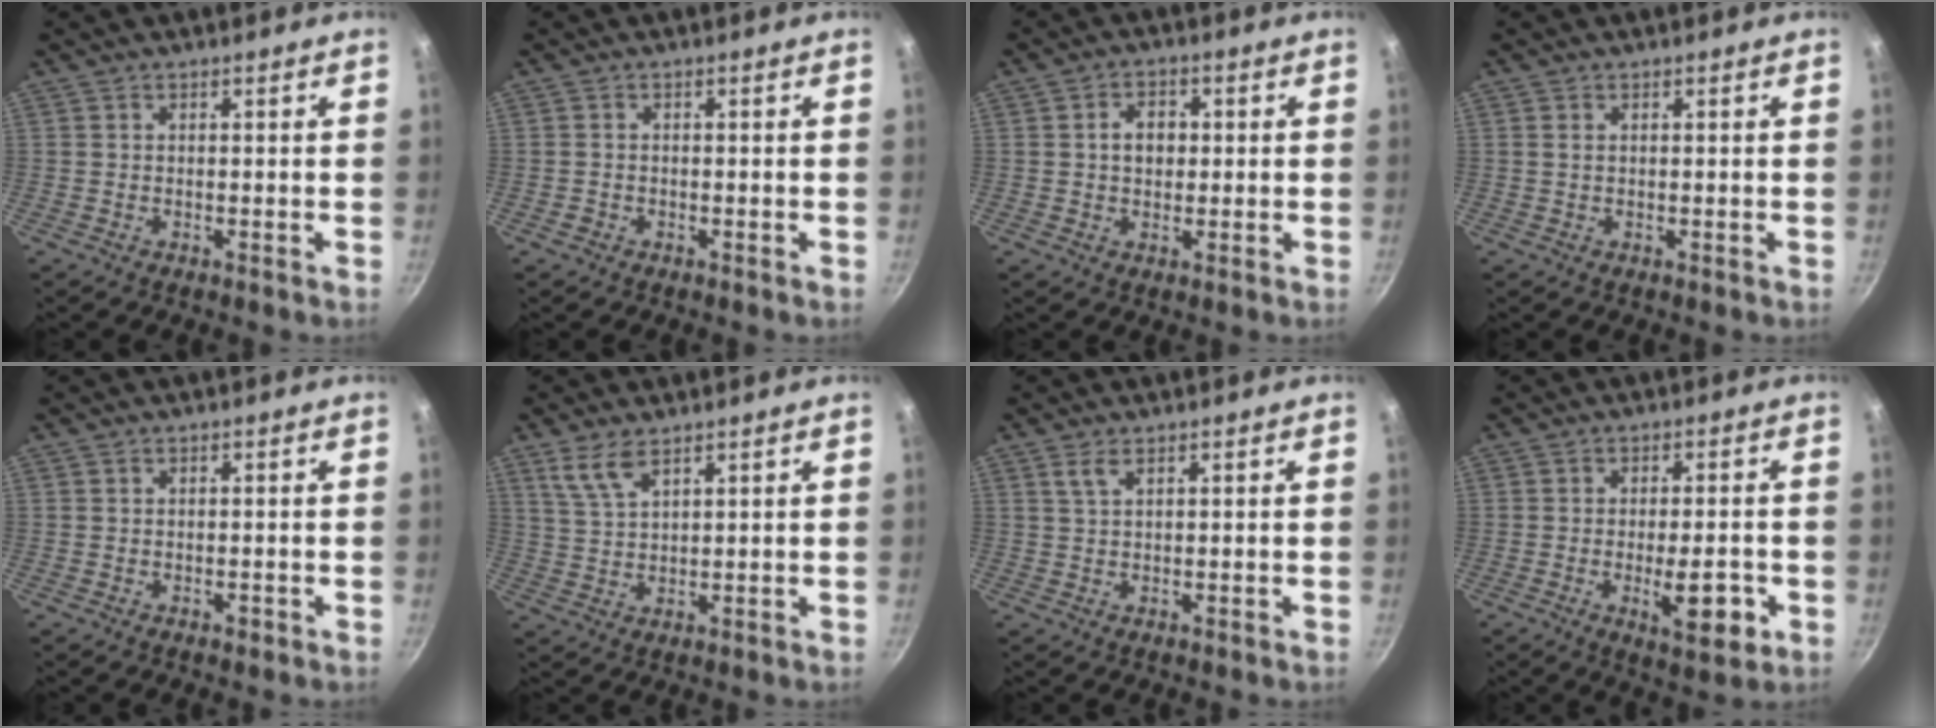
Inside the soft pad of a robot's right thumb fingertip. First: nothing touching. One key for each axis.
{"total": 0.9, "fx": -0.6, "fy": 0.7, "fz": 0.3, "tx": -0.008, "ty": 0.006, "tz": -0.009}
{"total": 4.7, "fx": 0.5, "fy": 3.6, "fz": 3.0, "tx": -0.026, "ty": 0.010, "tz": 0.004}
{"total": 0.6, "fx": 0.2, "fy": 0.4, "fz": 0.4, "tx": -0.010, "ty": 0.001, "tz": 0.004}
{"total": 1.1, "fx": -0.5, "fy": 0.8, "fz": 0.5, "tx": -0.005, "ty": 0.002, "tz": -0.005}
{"total": 5.4, "fx": 3.6, "fy": 1.9, "fz": 3.5, "tx": -0.070, "ty": -0.016, "tz": 0.080}
{"total": 2.1, "fx": 1.2, "fy": 0.6, "fz": 1.6, "tx": -0.033, "ty": -0.002, "tz": 0.028}
{"total": 8.6, "fx": -2.5, "fy": 3.2, "fz": 7.6, "tx": -0.087, "ty": 0.002, "tz": -0.029}